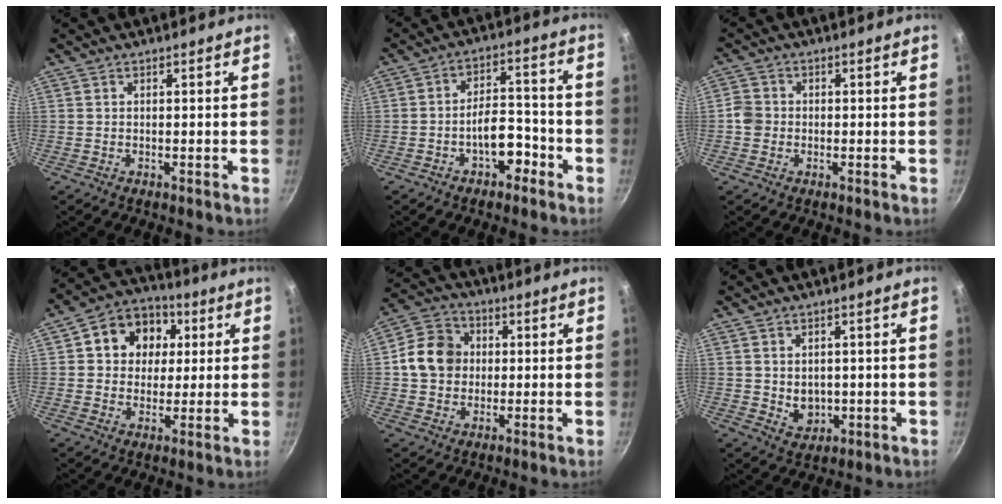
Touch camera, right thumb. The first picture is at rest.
{"total": 7.6, "force": [-3.8, 4.2, 5.2], "torque": [-0.046, 0.048, -0.054]}
{"total": 3.5, "force": [-0.6, 3.2, 1.2], "torque": [-0.010, 0.014, -0.018]}
{"total": 12.5, "force": [3.3, 10.4, 6.1], "torque": [-0.068, 0.011, 0.038]}
{"total": 10.3, "force": [0.7, 8.9, 5.3], "torque": [-0.067, 0.013, -0.002]}
{"total": 4.7, "force": [0.2, 3.8, 2.8], "torque": [-0.027, -0.008, 0.013]}